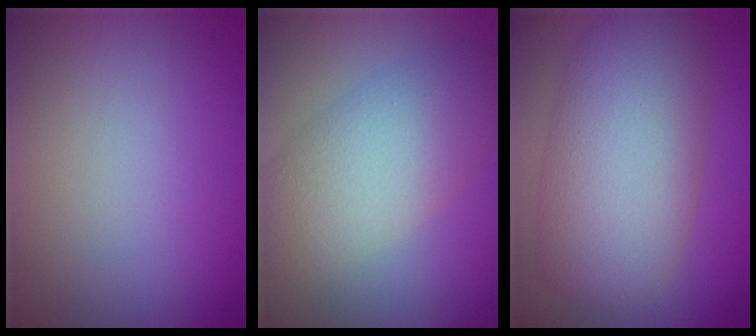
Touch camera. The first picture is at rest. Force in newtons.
{"total": 7.1, "press": 7.1, "slide": 0.4}
{"total": 9.9, "press": 9.9, "slide": 0.6}